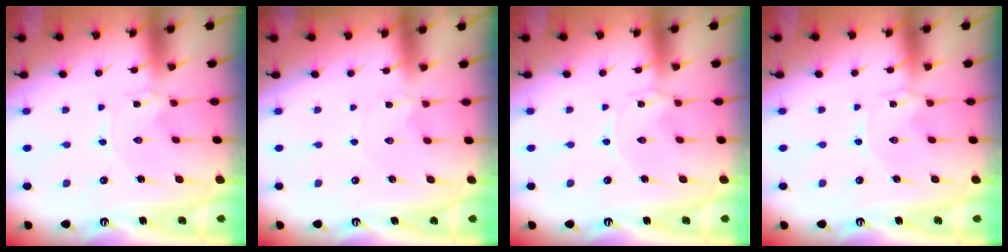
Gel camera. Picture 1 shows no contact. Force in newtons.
{"total": 1.0, "press": 1.0, "slide": 0.1}
{"total": 0.0}
{"total": 0.0}